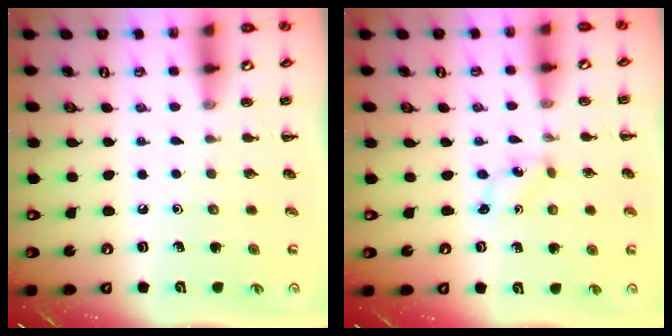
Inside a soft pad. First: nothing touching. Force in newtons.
{"total": 0.0}